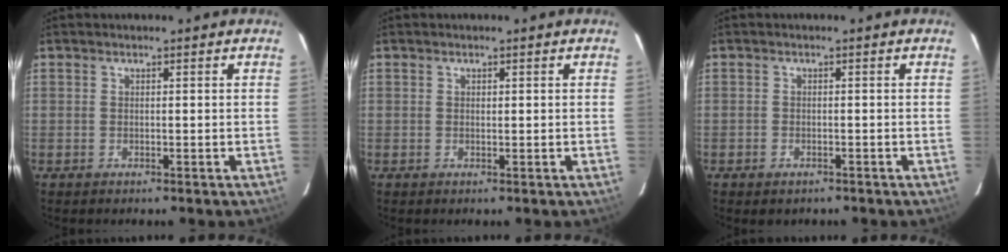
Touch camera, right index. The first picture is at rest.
{"total": 0.5, "force": [0.3, 0.3, 0.3], "torque": [-0.004, 0.002, 0.006]}
{"total": 0.9, "force": [-0.7, 0.5, 0.2], "torque": [-0.005, 0.000, -0.012]}